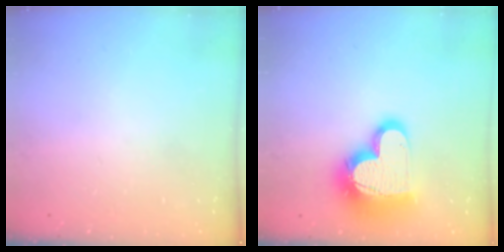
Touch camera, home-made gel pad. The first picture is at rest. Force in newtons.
{"total": 19.0, "press": 18.9, "slide": 1.3}